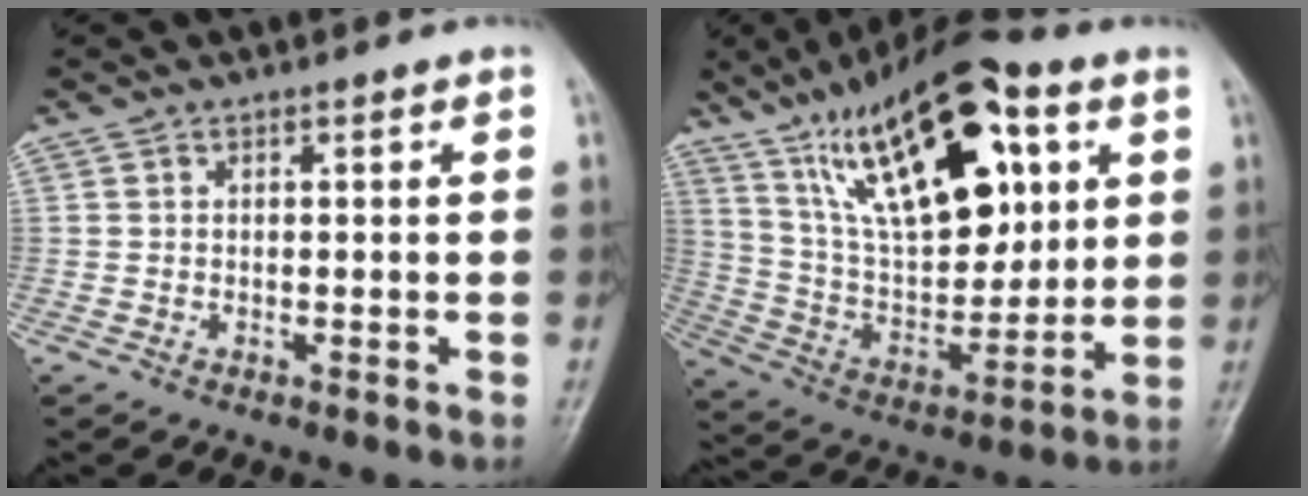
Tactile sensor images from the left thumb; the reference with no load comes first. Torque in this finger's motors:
{"motor_torque": [1.67, 0.53, 2.06, -0.71, 0.59]}